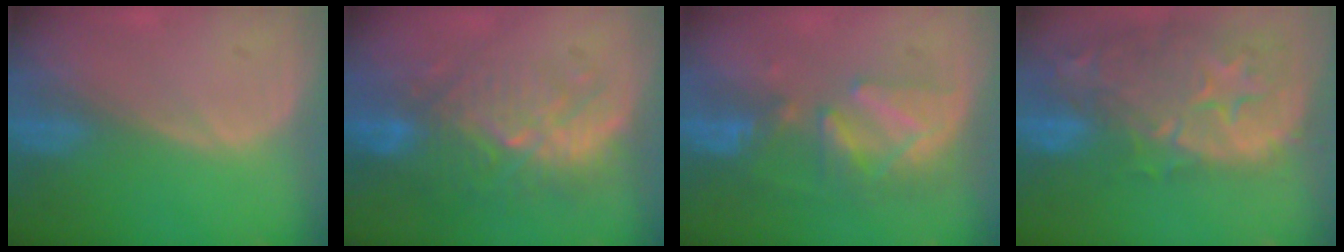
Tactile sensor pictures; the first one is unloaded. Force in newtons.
{"total": 10.3, "press": 9.5, "slide": 3.9}
{"total": 8.2, "press": 7.5, "slide": 3.1}
{"total": 15.3, "press": 12.2, "slide": 9.3}